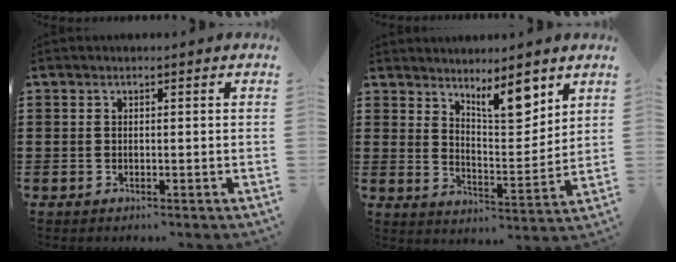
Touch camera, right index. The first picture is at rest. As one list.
[{"total": 8.1, "force": [6.1, 2.5, 4.7], "torque": [-0.076, -0.026, 0.103]}]